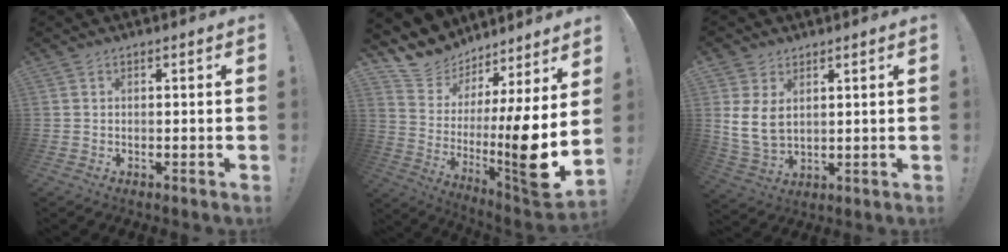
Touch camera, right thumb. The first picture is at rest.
{"total": 9.9, "force": [0.9, 1.9, 9.6], "torque": [-0.155, -0.058, 0.014]}
{"total": 8.5, "force": [2.5, 5.7, 5.7], "torque": [-0.110, -0.014, 0.051]}